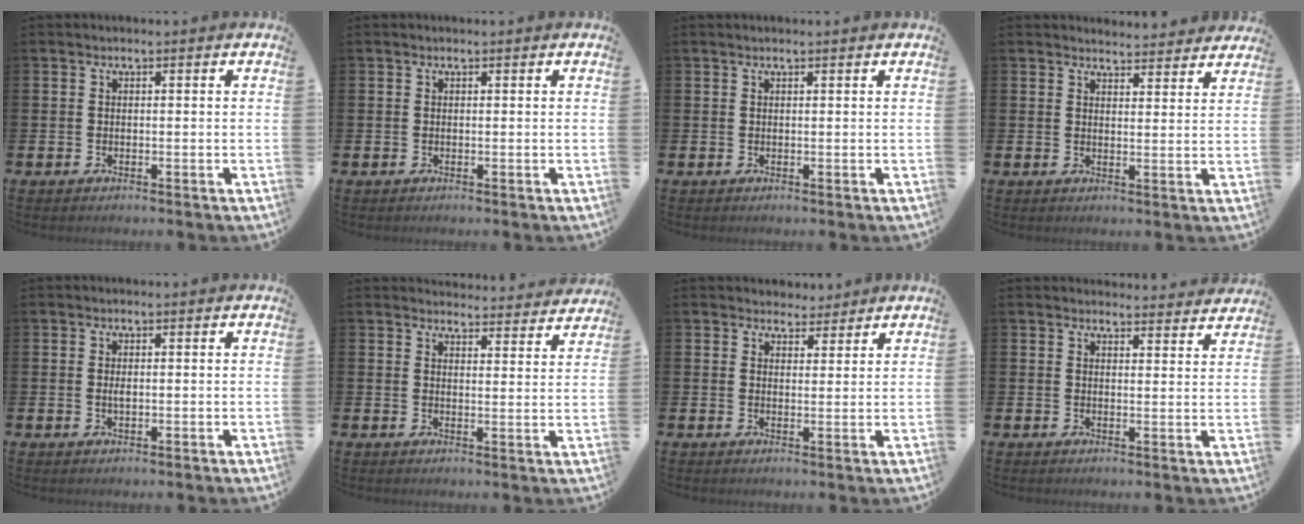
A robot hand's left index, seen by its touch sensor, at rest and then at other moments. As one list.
[{"total": 0.0}, {"total": 0.5, "force": [0.5, 0.0, 0.2], "torque": [-0.002, 0.000, 0.009]}, {"total": 3.9, "force": [3.8, 0.4, -0.2], "torque": [0.006, -0.028, 0.068]}, {"total": 1.0, "force": [0.1, 0.4, 0.9], "torque": [-0.014, 0.002, 0.000]}, {"total": 4.0, "force": [4.0, 0.3, -0.1], "torque": [0.003, -0.032, 0.071]}, {"total": 3.6, "force": [3.4, 1.3, -0.2], "torque": [0.012, -0.021, 0.060]}, {"total": 3.1, "force": [3.1, 0.2, -0.2], "torque": [0.008, -0.024, 0.054]}]